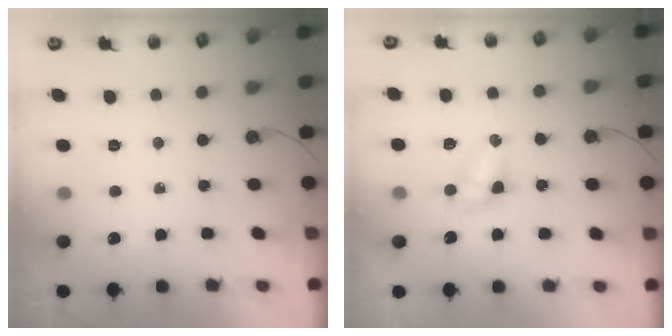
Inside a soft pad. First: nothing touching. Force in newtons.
{"total": 4.9, "press": 4.8, "slide": 0.6}